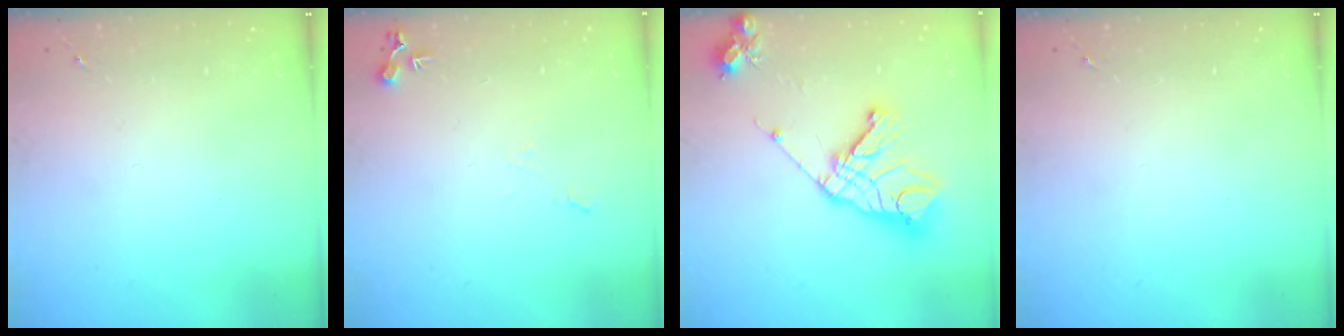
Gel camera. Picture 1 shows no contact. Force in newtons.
{"total": 6.8, "press": 6.8, "slide": 0.9}
{"total": 19.8, "press": 19.6, "slide": 2.6}
{"total": 0.0}